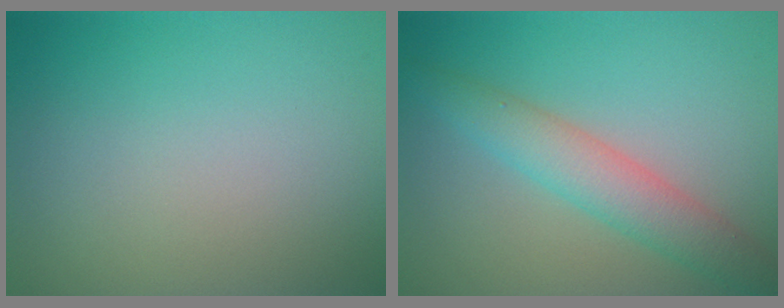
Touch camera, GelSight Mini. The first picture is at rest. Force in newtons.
{"total": 4.2, "press": 4.2, "slide": 0.2}